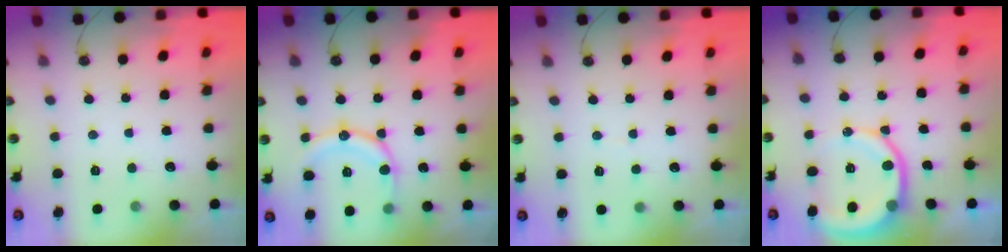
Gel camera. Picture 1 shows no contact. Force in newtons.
{"total": 14.4, "press": 14.2, "slide": 2.6}
{"total": 1.9, "press": 1.9, "slide": 0.2}
{"total": 11.2, "press": 11.1, "slide": 1.4}